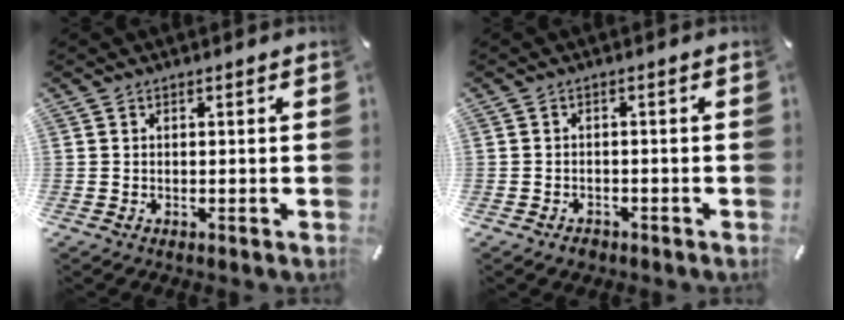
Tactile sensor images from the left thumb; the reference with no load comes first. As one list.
[{"total": 1.9, "force": [-1.4, 1.1, 0.6], "torque": [-0.012, 0.009, -0.031]}]